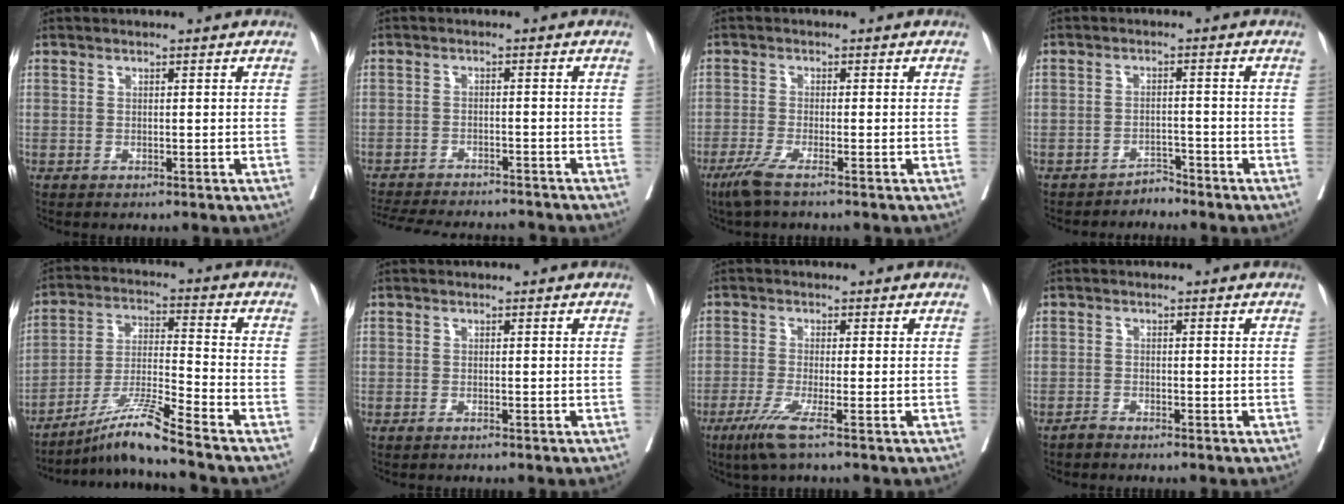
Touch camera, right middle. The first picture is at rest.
{"total": 15.8, "force": [-14.5, 2.8, 5.7], "torque": [-0.133, -0.021, -0.198]}
{"total": 3.8, "force": [-2.7, -0.2, 2.7], "torque": [-0.054, -0.010, -0.056]}
{"total": 2.1, "force": [-2.0, 0.2, -0.5], "torque": [0.015, -0.005, -0.033]}
{"total": 9.8, "force": [-8.0, -2.2, 5.2], "torque": [-0.104, -0.018, -0.147]}
{"total": 0.5, "force": [-0.5, -0.1, 0.2], "torque": [-0.001, 0.000, -0.009]}
{"total": 4.8, "force": [-2.9, -0.6, 3.8], "torque": [-0.076, -0.017, -0.062]}
{"total": 1.1, "force": [-1.1, 0.0, 0.1], "torque": [-0.005, -0.002, -0.021]}